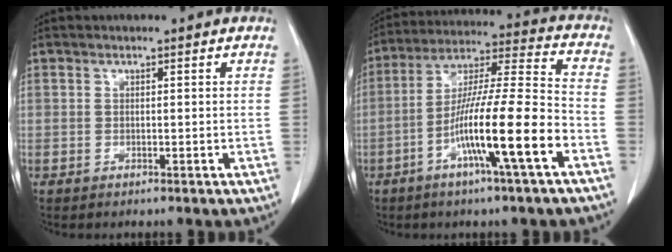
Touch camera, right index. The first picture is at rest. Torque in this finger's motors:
{"motor_torque": [1.86, -0.28, 1.05, 0.21]}